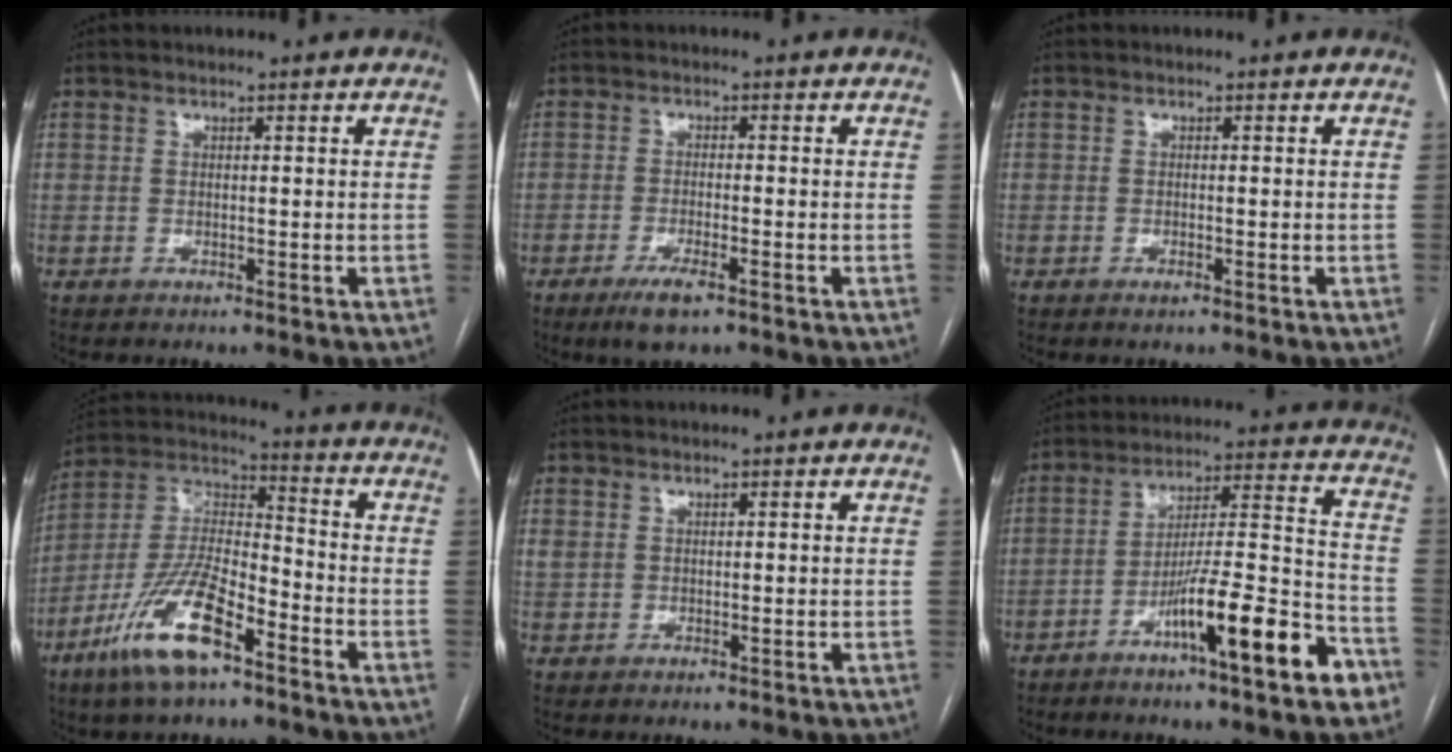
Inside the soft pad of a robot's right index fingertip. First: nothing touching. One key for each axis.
{"total": 4.7, "fx": -2.9, "fy": 0.8, "fz": 3.5, "tx": -0.072, "ty": -0.009, "tz": -0.049}
{"total": 0.7, "fx": -0.5, "fy": 0.1, "fz": 0.5, "tx": -0.007, "ty": 0.000, "tz": -0.006}
{"total": 14.8, "fx": -8.4, "fy": 4.0, "fz": 11.5, "tx": -0.236, "ty": -0.005, "tz": -0.157}
{"total": 1.6, "fx": 0.6, "fy": 1.2, "fz": 0.9, "tx": -0.023, "ty": 0.010, "tz": 0.019}
{"total": 15.5, "fx": -8.4, "fy": 1.1, "fz": 13.0, "tx": -0.203, "ty": 0.001, "tz": -0.132}